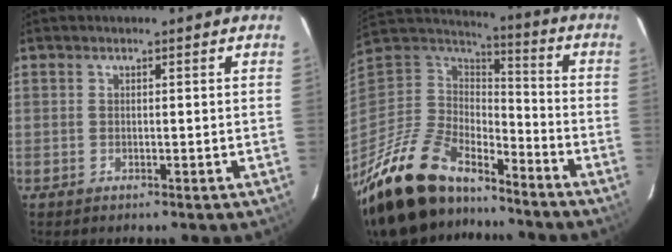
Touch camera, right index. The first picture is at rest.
{"total": 25.1, "force": [-18.5, 10.5, 13.4], "torque": [-0.289, -0.021, -0.321]}